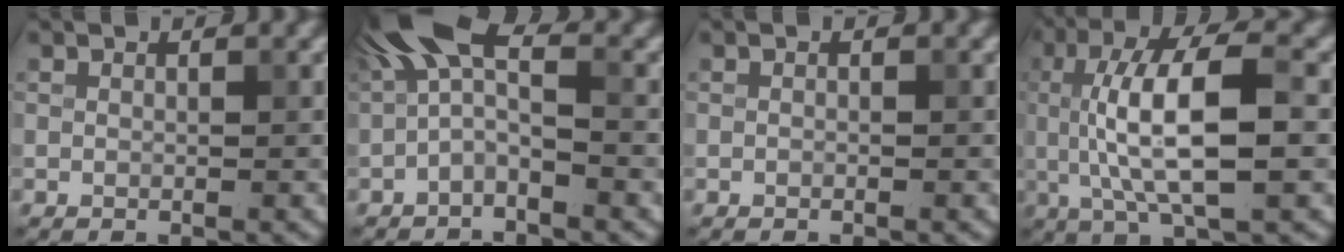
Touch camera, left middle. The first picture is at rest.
{"total": 4.6, "force": [-0.6, 1.7, 4.2], "torque": [-0.084, 0.024, -0.025]}
{"total": 0.0}
{"total": 8.8, "force": [0.4, 2.8, 8.4], "torque": [-0.152, 0.007, 0.008]}